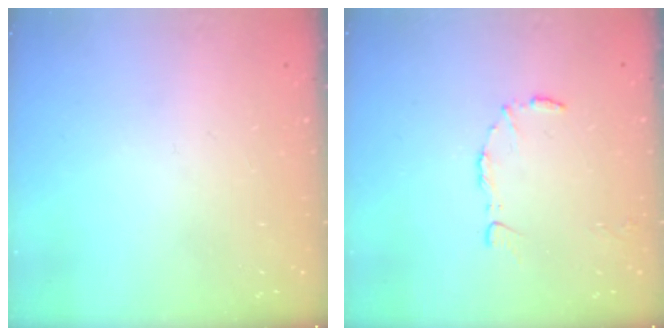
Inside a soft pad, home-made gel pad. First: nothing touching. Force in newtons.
{"total": 4.8, "press": 4.7, "slide": 0.3}